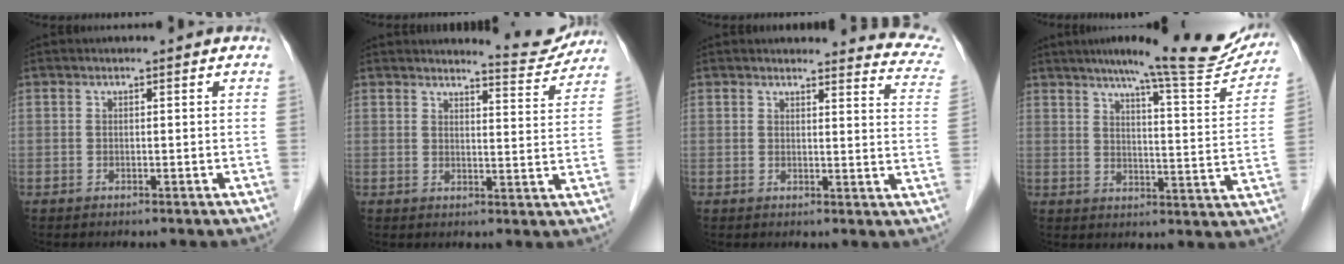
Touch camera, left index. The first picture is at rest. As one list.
[{"total": 6.3, "force": [6.3, 0.5, 0.4], "torque": [-0.006, -0.028, 0.073]}, {"total": 12.0, "force": [11.8, 1.7, 1.6], "torque": [0.025, -0.075, 0.090]}, {"total": 18.2, "force": [16.0, 1.4, 8.4], "torque": [-0.104, -0.034, 0.200]}]